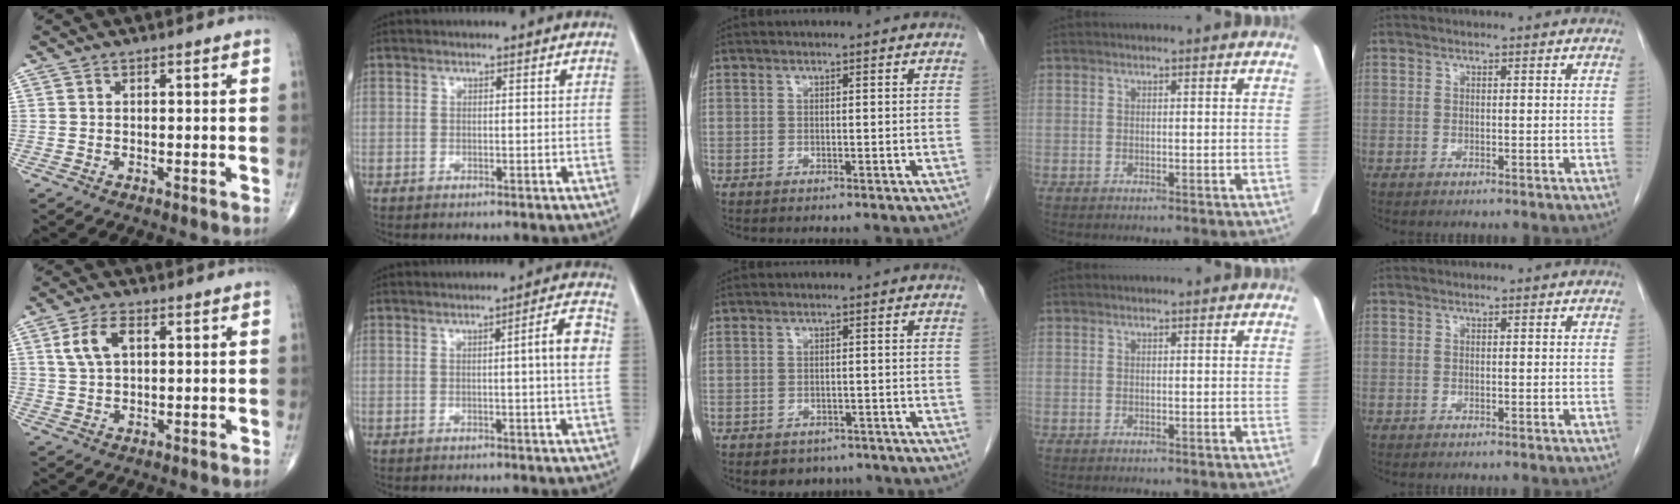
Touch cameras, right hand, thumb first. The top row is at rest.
{"thumb": {"total": 6.0, "force": [1.9, 3.3, 4.6], "torque": [-0.096, 0.005, 0.039]}, "index": {"total": 4.7, "force": [0.3, -0.5, 4.7], "torque": [-0.067, 0.002, 0.004]}, "middle": {"total": 4.2, "force": [-3.2, 2.7, 0.5], "torque": [0.000, 0.008, -0.039]}}